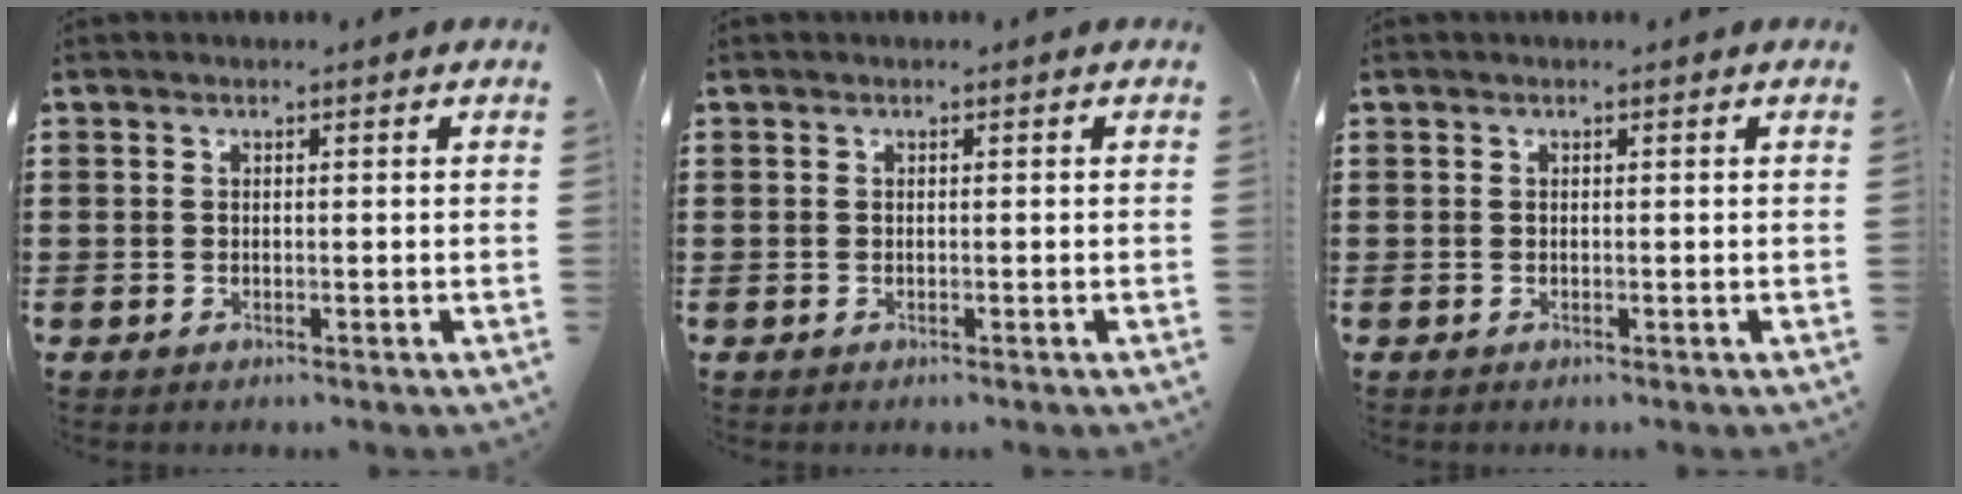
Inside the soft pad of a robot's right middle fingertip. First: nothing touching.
{"total": 0.0}
{"total": 0.0}